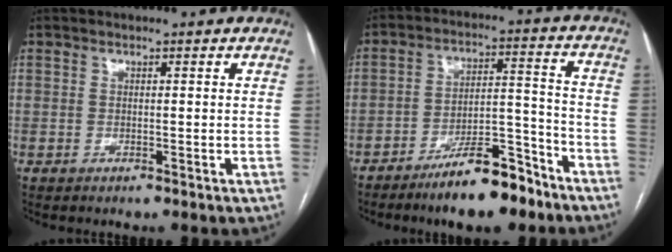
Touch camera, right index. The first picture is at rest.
{"total": 11.8, "force": [-8.9, 3.0, 7.2], "torque": [-0.107, 0.024, -0.148]}